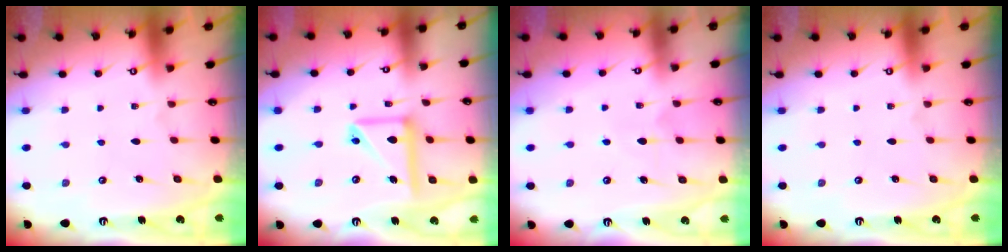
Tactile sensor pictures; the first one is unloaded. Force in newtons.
{"total": 13.6, "press": 13.5, "slide": 1.8}
{"total": 4.6, "press": 4.5, "slide": 0.5}
{"total": 0.0}